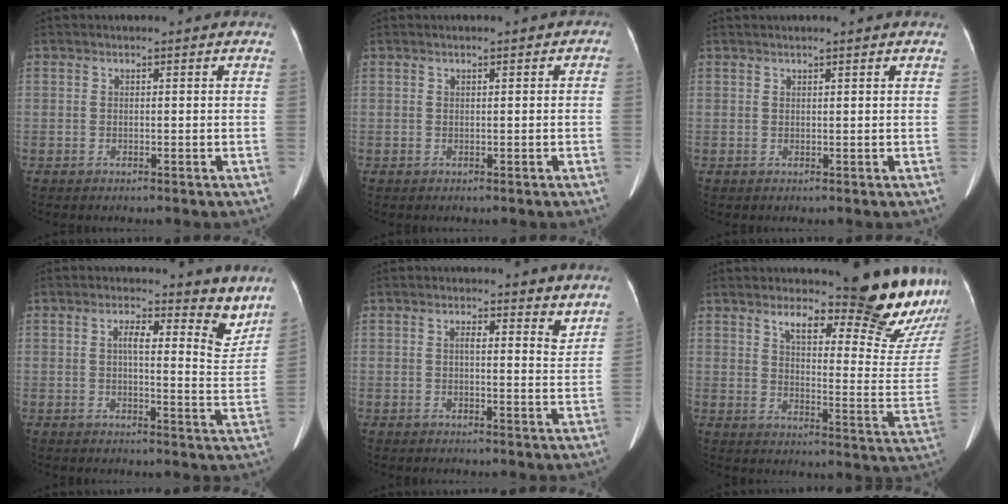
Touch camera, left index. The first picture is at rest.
{"total": 0.7, "force": [0.2, 0.3, 0.6], "torque": [-0.003, 0.006, 0.000]}
{"total": 1.9, "force": [1.6, -0.1, 1.1], "torque": [-0.012, 0.021, 0.027]}
{"total": 8.1, "force": [5.3, 2.5, 5.6], "torque": [-0.054, -0.003, 0.058]}
{"total": 4.9, "force": [3.1, 1.7, 3.3], "torque": [-0.037, 0.005, 0.036]}
{"total": 19.7, "force": [16.8, 2.2, 10.1], "torque": [-0.126, -0.098, 0.205]}